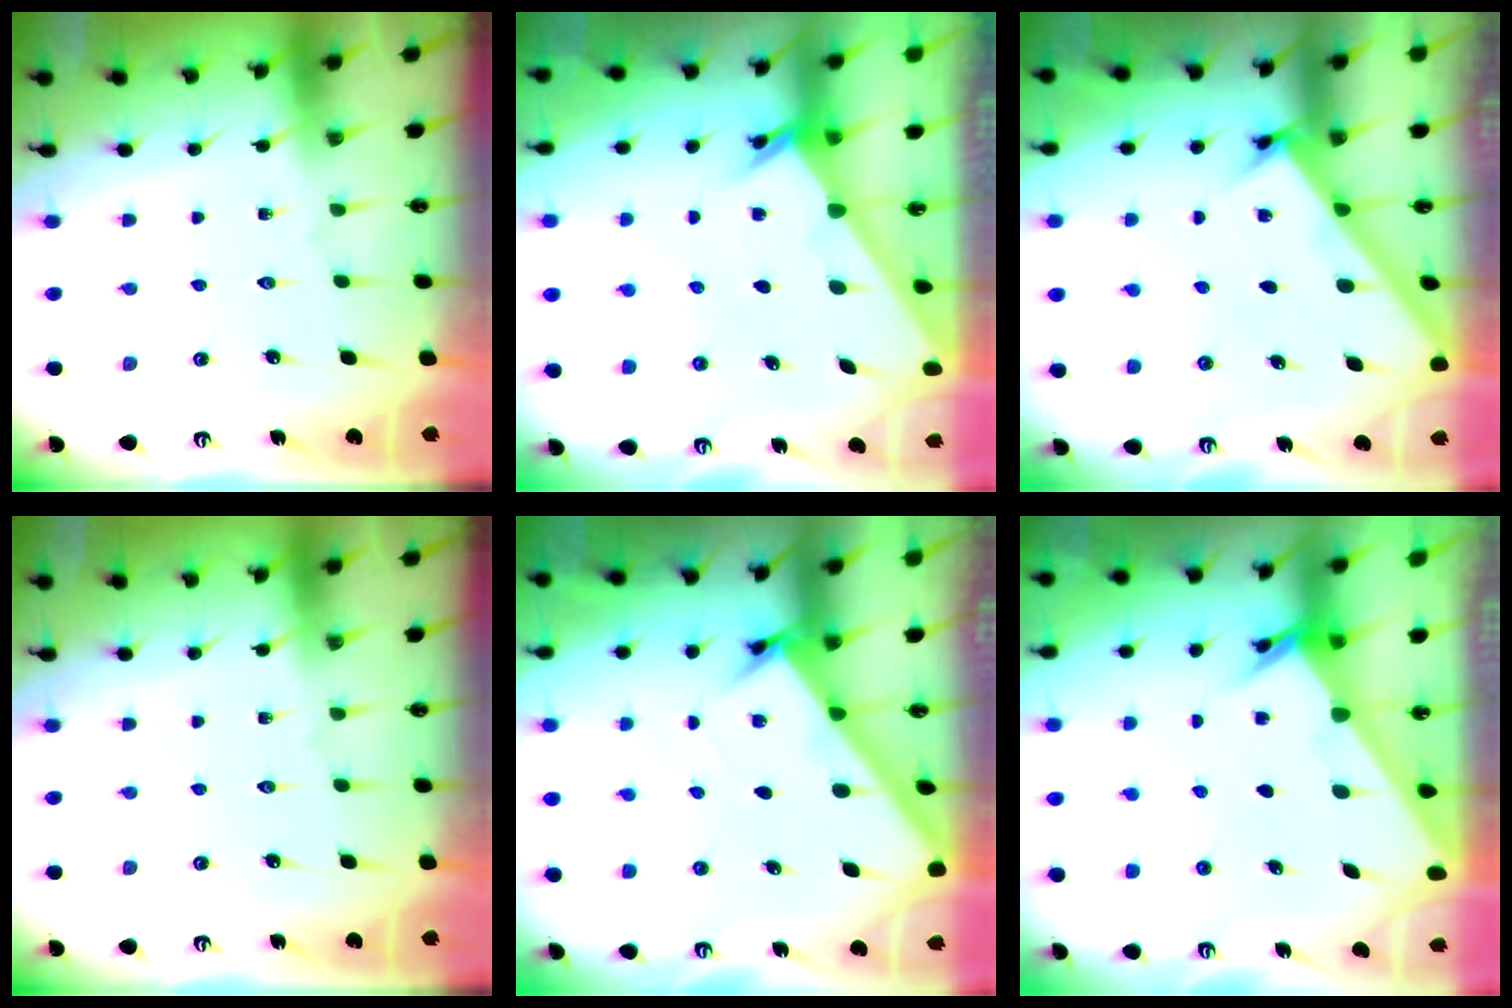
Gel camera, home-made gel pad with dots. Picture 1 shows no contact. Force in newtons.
{"total": 2.3, "press": 2.3, "slide": 0.2}
{"total": 2.9, "press": 2.9, "slide": 0.2}
{"total": 0.0}
{"total": 2.8, "press": 2.7, "slide": 0.3}
{"total": 2.8, "press": 2.8, "slide": 0.2}